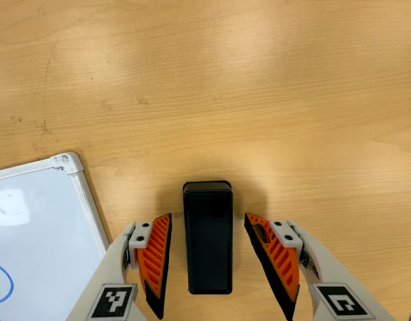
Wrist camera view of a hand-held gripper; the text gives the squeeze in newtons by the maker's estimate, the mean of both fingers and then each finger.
{"total": 0.0}